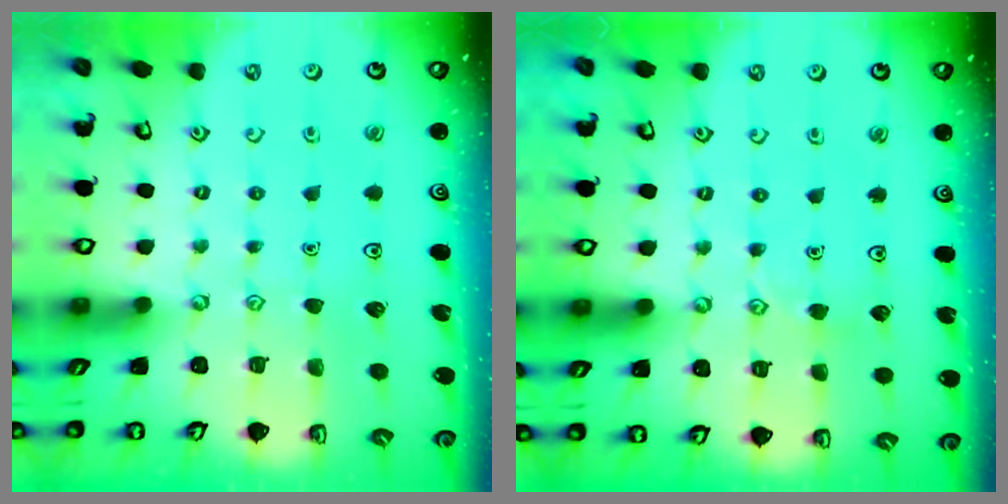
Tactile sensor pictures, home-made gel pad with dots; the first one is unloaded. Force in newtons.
{"total": 4.4, "press": 4.4, "slide": 0.4}